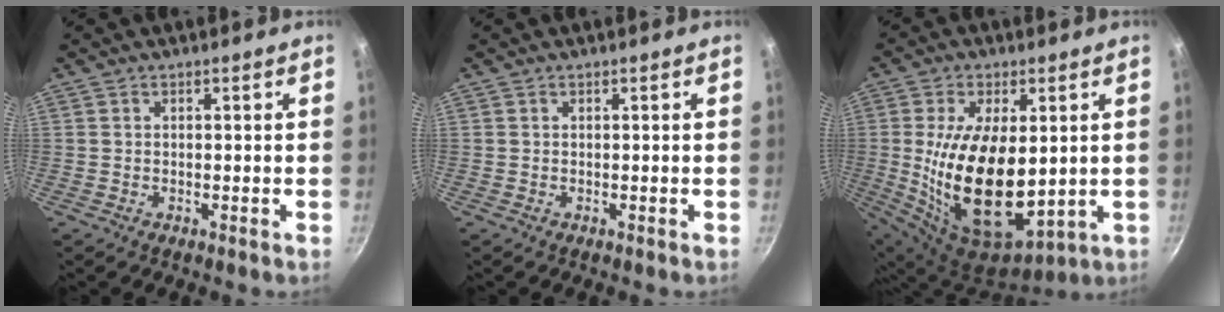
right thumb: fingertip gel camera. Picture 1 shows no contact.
{"total": 0.0}
{"total": 20.6, "force": [0.7, 10.7, 17.6], "torque": [-0.315, -0.027, 0.030]}